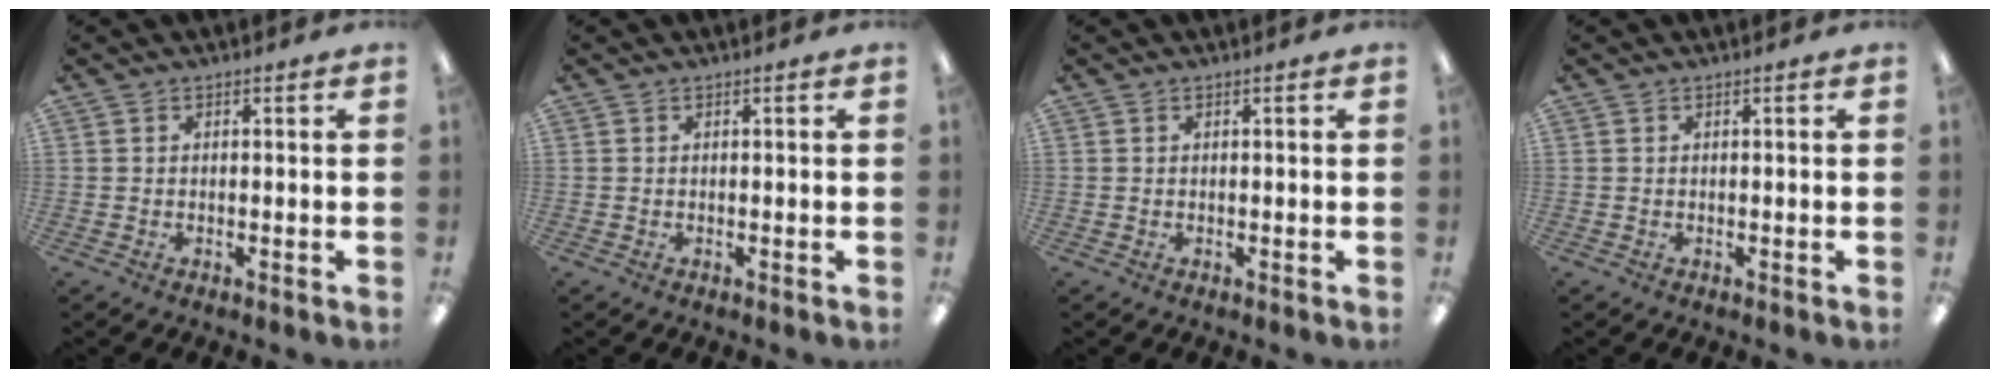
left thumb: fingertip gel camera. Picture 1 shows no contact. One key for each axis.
{"total": 0.0}
{"total": 0.0}
{"total": 0.0}